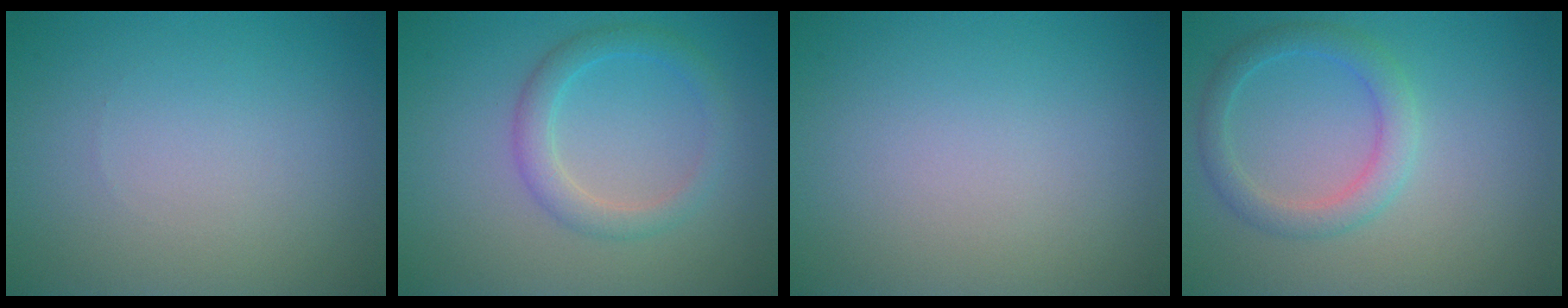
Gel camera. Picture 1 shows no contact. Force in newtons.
{"total": 2.6, "press": 2.6, "slide": 0.1}
{"total": 0.0}
{"total": 2.7, "press": 2.7, "slide": 0.1}